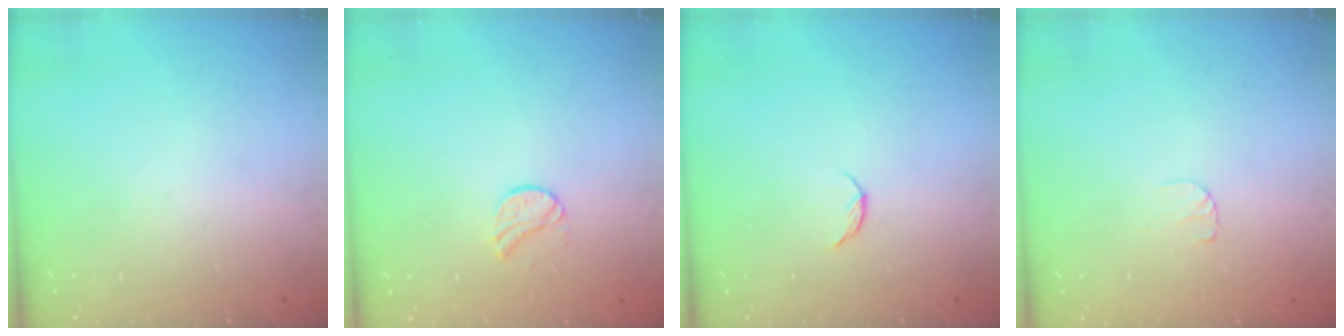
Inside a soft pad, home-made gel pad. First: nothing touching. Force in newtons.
{"total": 7.4, "press": 7.4, "slide": 0.6}
{"total": 3.7, "press": 3.6, "slide": 0.4}
{"total": 3.8, "press": 3.8, "slide": 0.4}